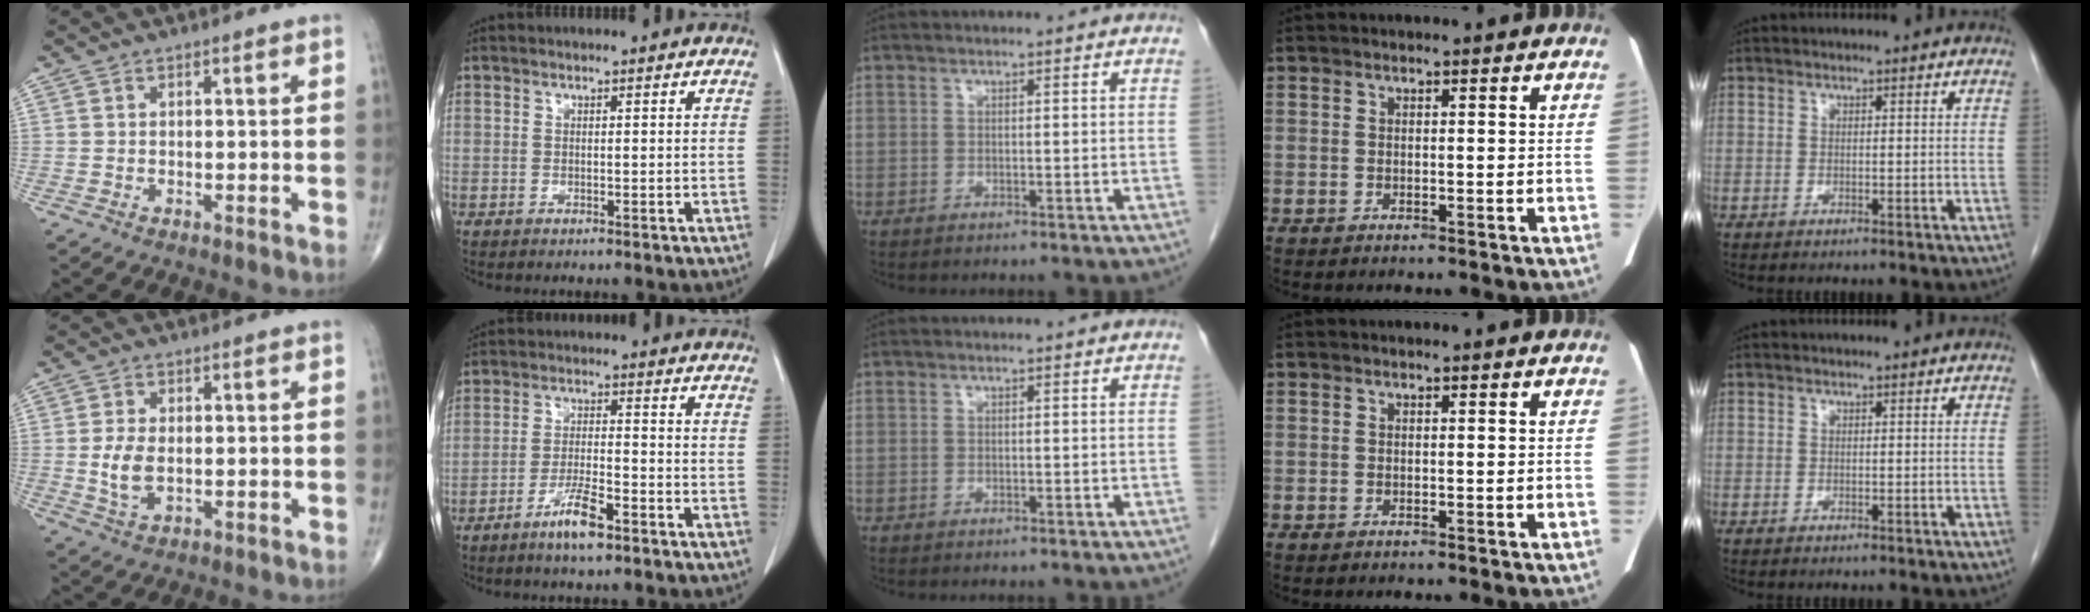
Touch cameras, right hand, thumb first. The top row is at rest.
{"thumb": {"total": 5.7, "force": [-0.3, 3.3, 4.7], "torque": [-0.096, -0.006, -0.001]}, "index": {"total": 5.9, "force": [-3.9, 0.7, 4.4], "torque": [-0.086, -0.004, -0.071]}}